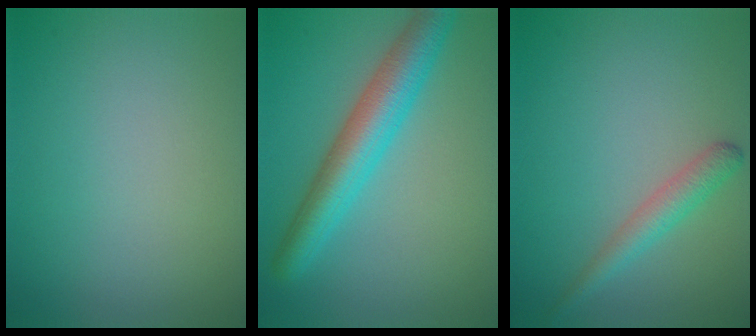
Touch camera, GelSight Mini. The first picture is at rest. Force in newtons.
{"total": 5.7, "press": 5.7, "slide": 0.2}
{"total": 2.2, "press": 2.2, "slide": 0.1}